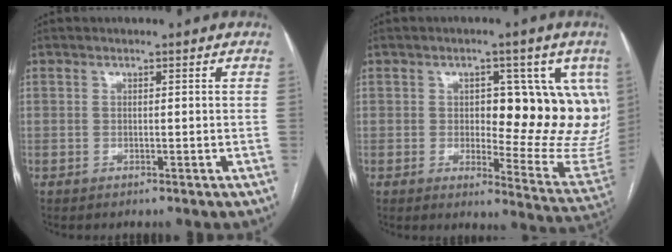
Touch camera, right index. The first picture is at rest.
{"total": 15.6, "force": [3.6, 6.1, 13.9], "torque": [-0.148, 0.005, 0.047]}